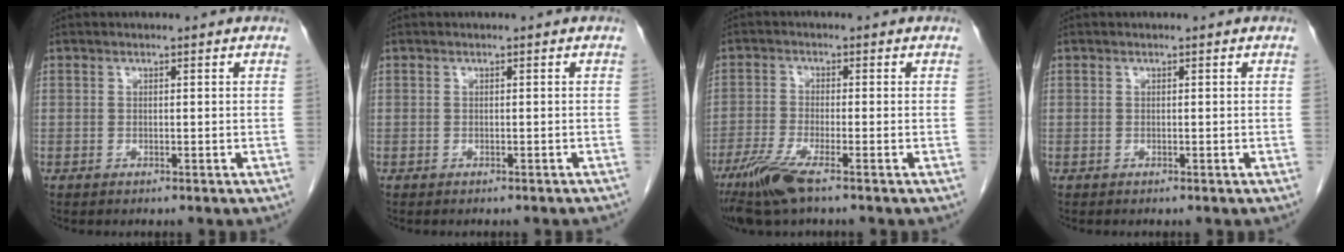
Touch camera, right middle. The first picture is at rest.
{"total": 2.7, "force": [-2.5, 0.6, 1.0], "torque": [-0.016, -0.007, -0.027]}
{"total": 6.6, "force": [-4.3, 0.4, 5.0], "torque": [-0.107, -0.020, -0.084]}
{"total": 0.0}